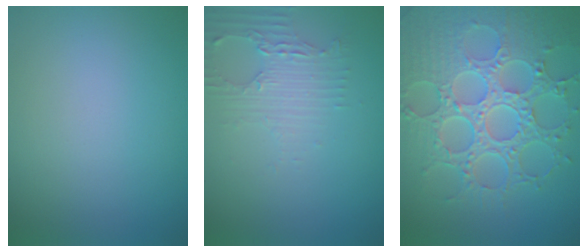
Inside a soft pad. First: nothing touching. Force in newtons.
{"total": 2.7, "press": 2.4, "slide": 1.3}
{"total": 8.8, "press": 6.5, "slide": 5.8}